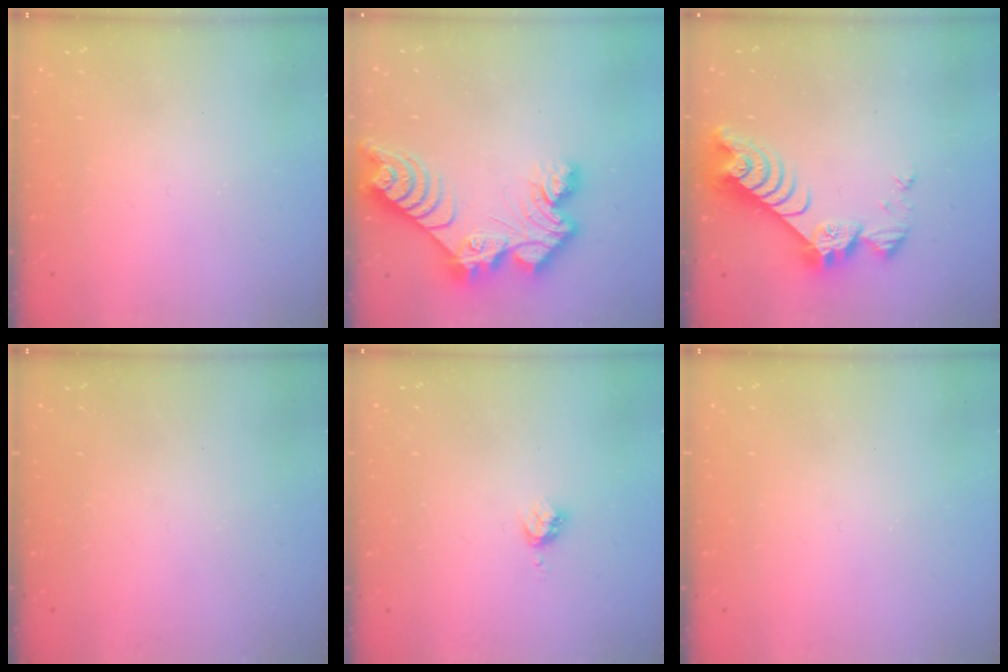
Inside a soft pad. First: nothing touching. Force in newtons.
{"total": 14.6, "press": 14.5, "slide": 1.1}
{"total": 9.9, "press": 9.9, "slide": 0.9}
{"total": 0.0}
{"total": 3.2, "press": 3.1, "slide": 0.4}
{"total": 0.0}